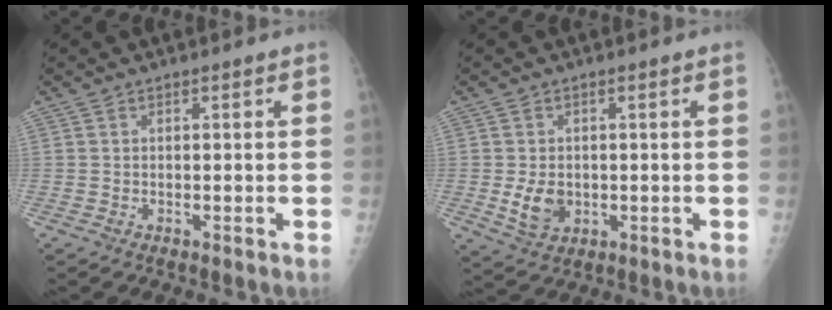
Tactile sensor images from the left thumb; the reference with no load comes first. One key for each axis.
{"total": 5.3, "fx": -0.5, "fy": 4.0, "fz": 3.4, "tx": -0.047, "ty": -0.006, "tz": 0.001}